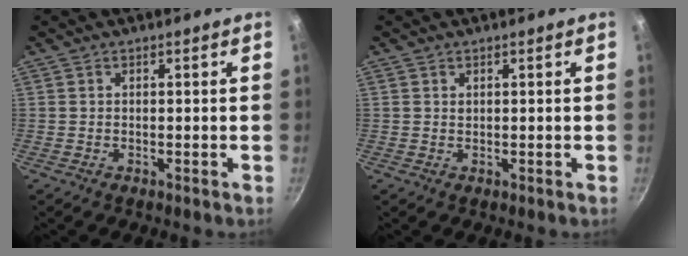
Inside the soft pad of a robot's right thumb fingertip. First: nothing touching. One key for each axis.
{"total": 0.5, "fx": 0.3, "fy": 0.4, "fz": 0.3, "tx": -0.004, "ty": 0.000, "tz": 0.006}